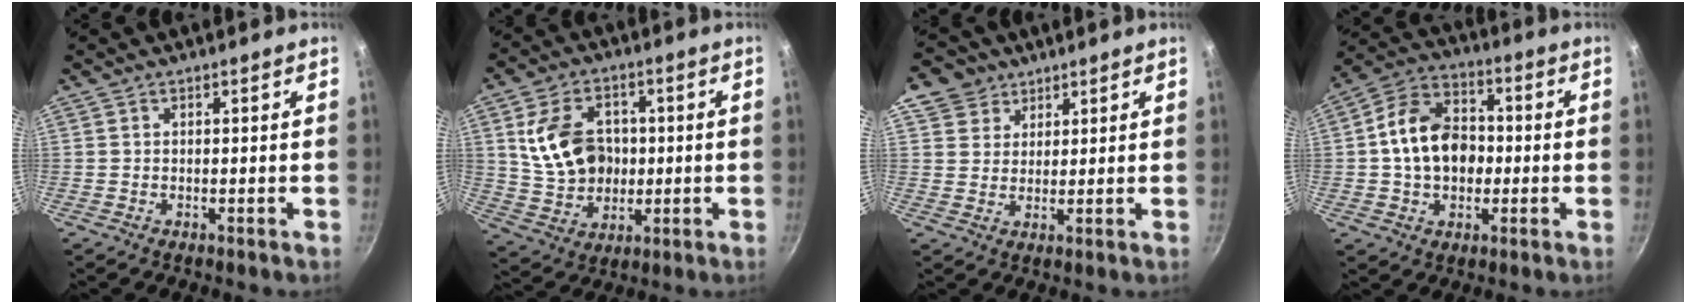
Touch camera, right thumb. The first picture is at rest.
{"total": 14.0, "force": [1.7, 10.8, 8.7], "torque": [-0.134, 0.002, 0.041]}
{"total": 6.6, "force": [4.0, 5.1, 1.2], "torque": [0.011, 0.002, 0.065]}
{"total": 14.0, "force": [-0.3, 10.2, 9.5], "torque": [-0.132, 0.027, -0.019]}